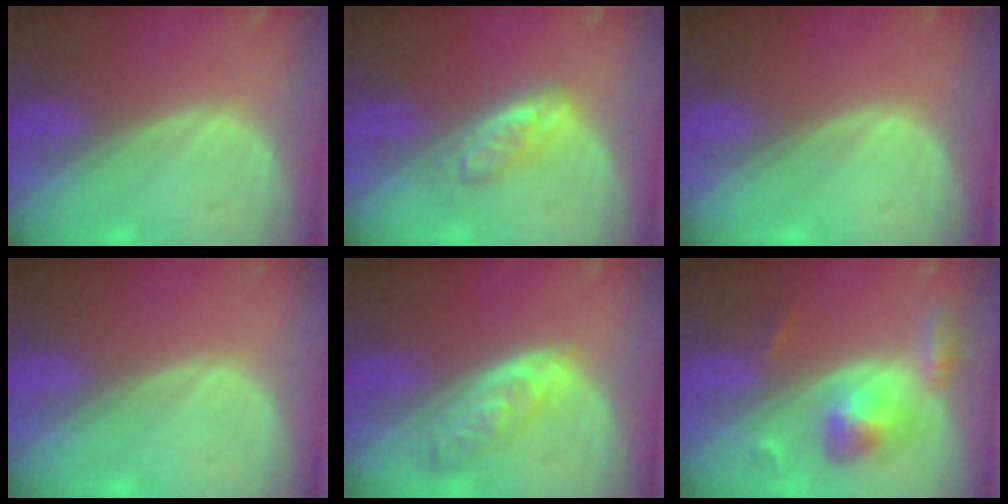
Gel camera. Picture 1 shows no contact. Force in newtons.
{"total": 4.1, "press": 4.1, "slide": 0.5}
{"total": 0.0}
{"total": 0.0}
{"total": 5.2, "press": 5.2, "slide": 0.4}
{"total": 6.0, "press": 6.0, "slide": 0.2}